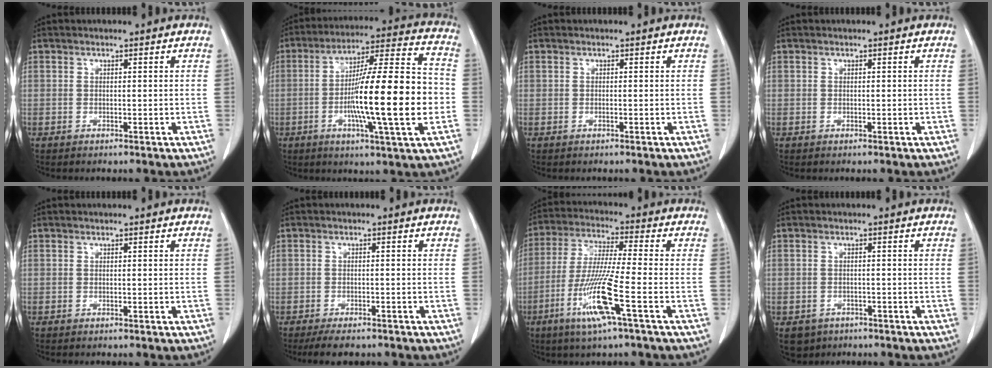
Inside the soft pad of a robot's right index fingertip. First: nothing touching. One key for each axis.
{"total": 19.6, "fx": -3.3, "fy": 1.0, "fz": 19.3, "tx": -0.313, "ty": 0.002, "tz": -0.055}
{"total": 0.0}
{"total": 0.0}
{"total": 0.0}
{"total": 3.8, "fx": -3.0, "fy": 1.7, "fz": 1.5, "tx": -0.018, "ty": -0.002, "tz": -0.043}
{"total": 11.8, "fx": -4.7, "fy": -0.6, "fz": 10.8, "tx": -0.221, "ty": -0.022, "tz": -0.095}
{"total": 3.8, "fx": -2.3, "fy": 3.0, "fz": 0.7, "tx": -0.006, "ty": 0.001, "tz": -0.030}